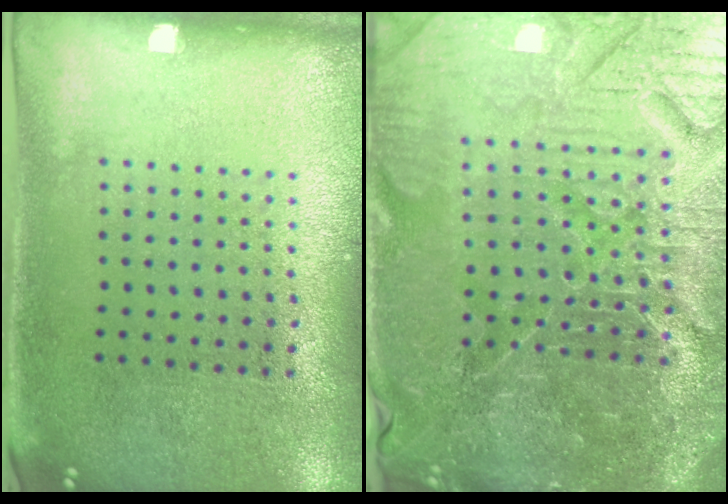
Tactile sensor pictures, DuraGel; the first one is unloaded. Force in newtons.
{"total": 6.2, "press": 5.7, "slide": 2.5}